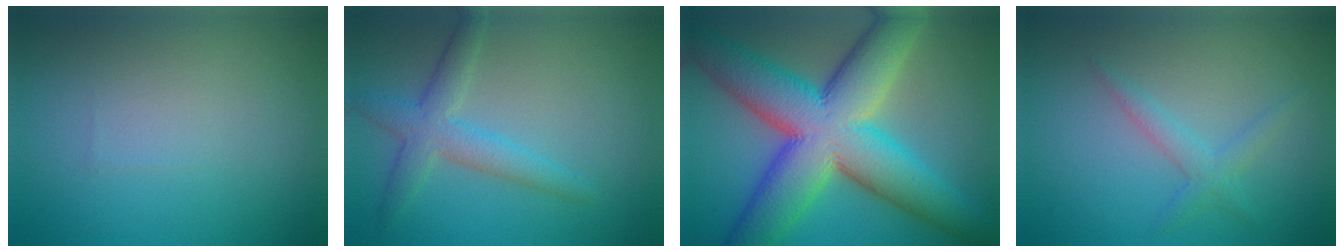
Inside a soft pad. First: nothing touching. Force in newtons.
{"total": 3.5, "press": 3.5, "slide": 0.1}
{"total": 14.2, "press": 14.2, "slide": 0.6}
{"total": 1.9, "press": 1.9, "slide": 0.0}